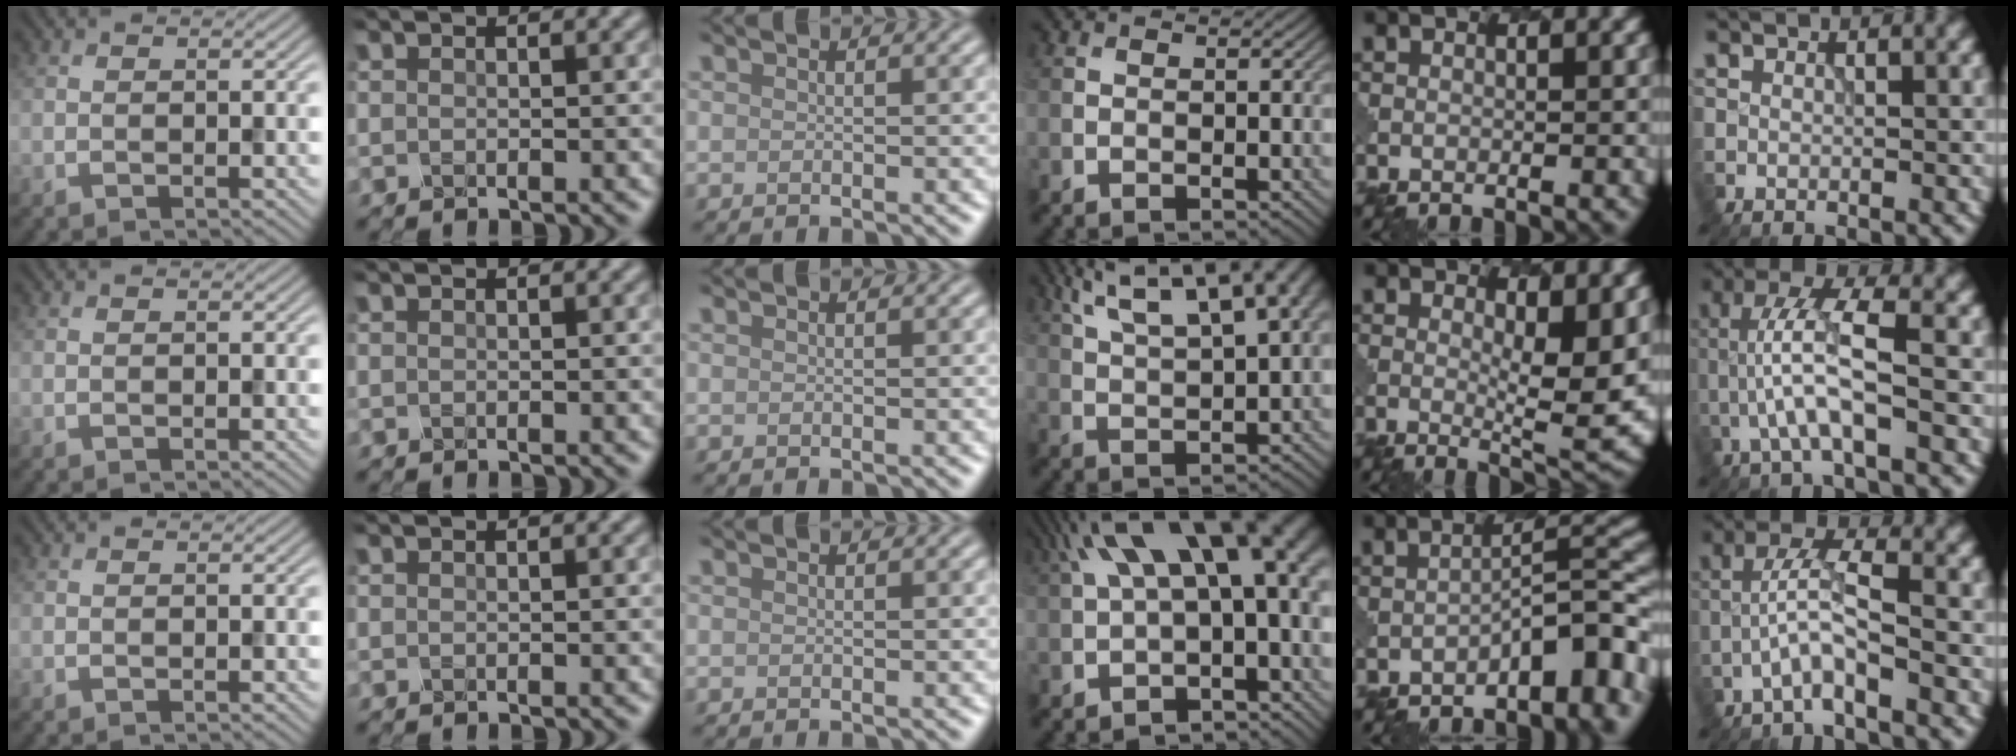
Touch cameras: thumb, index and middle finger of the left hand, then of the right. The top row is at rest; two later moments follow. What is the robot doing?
{"motion": "dispense", "object": "oil cruet"}